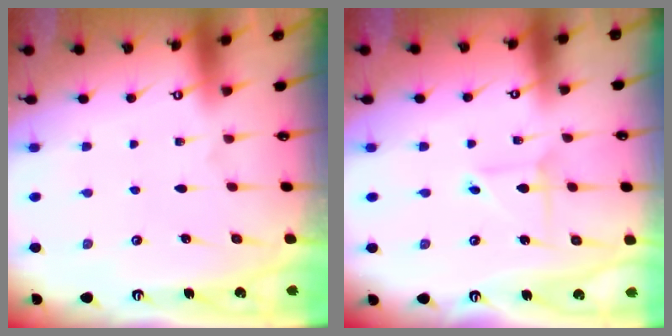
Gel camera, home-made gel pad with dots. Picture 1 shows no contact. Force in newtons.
{"total": 2.9, "press": 2.8, "slide": 0.3}